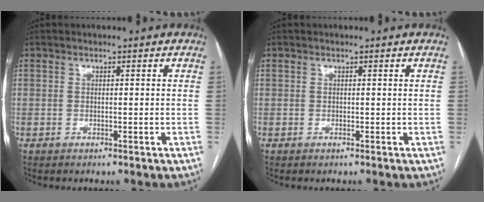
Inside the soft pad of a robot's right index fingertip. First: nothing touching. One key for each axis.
{"total": 0.0}